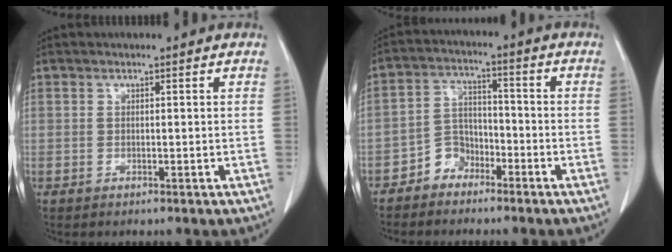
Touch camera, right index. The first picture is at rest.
{"total": 4.8, "force": [-3.4, 3.3, 0.9], "torque": [-0.010, 0.014, -0.064]}